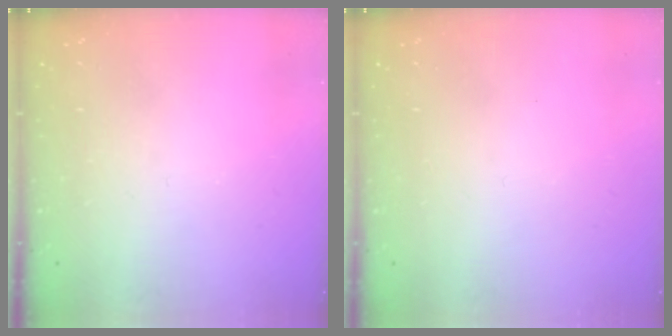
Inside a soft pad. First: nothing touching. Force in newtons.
{"total": 1.6, "press": 1.6, "slide": 0.1}